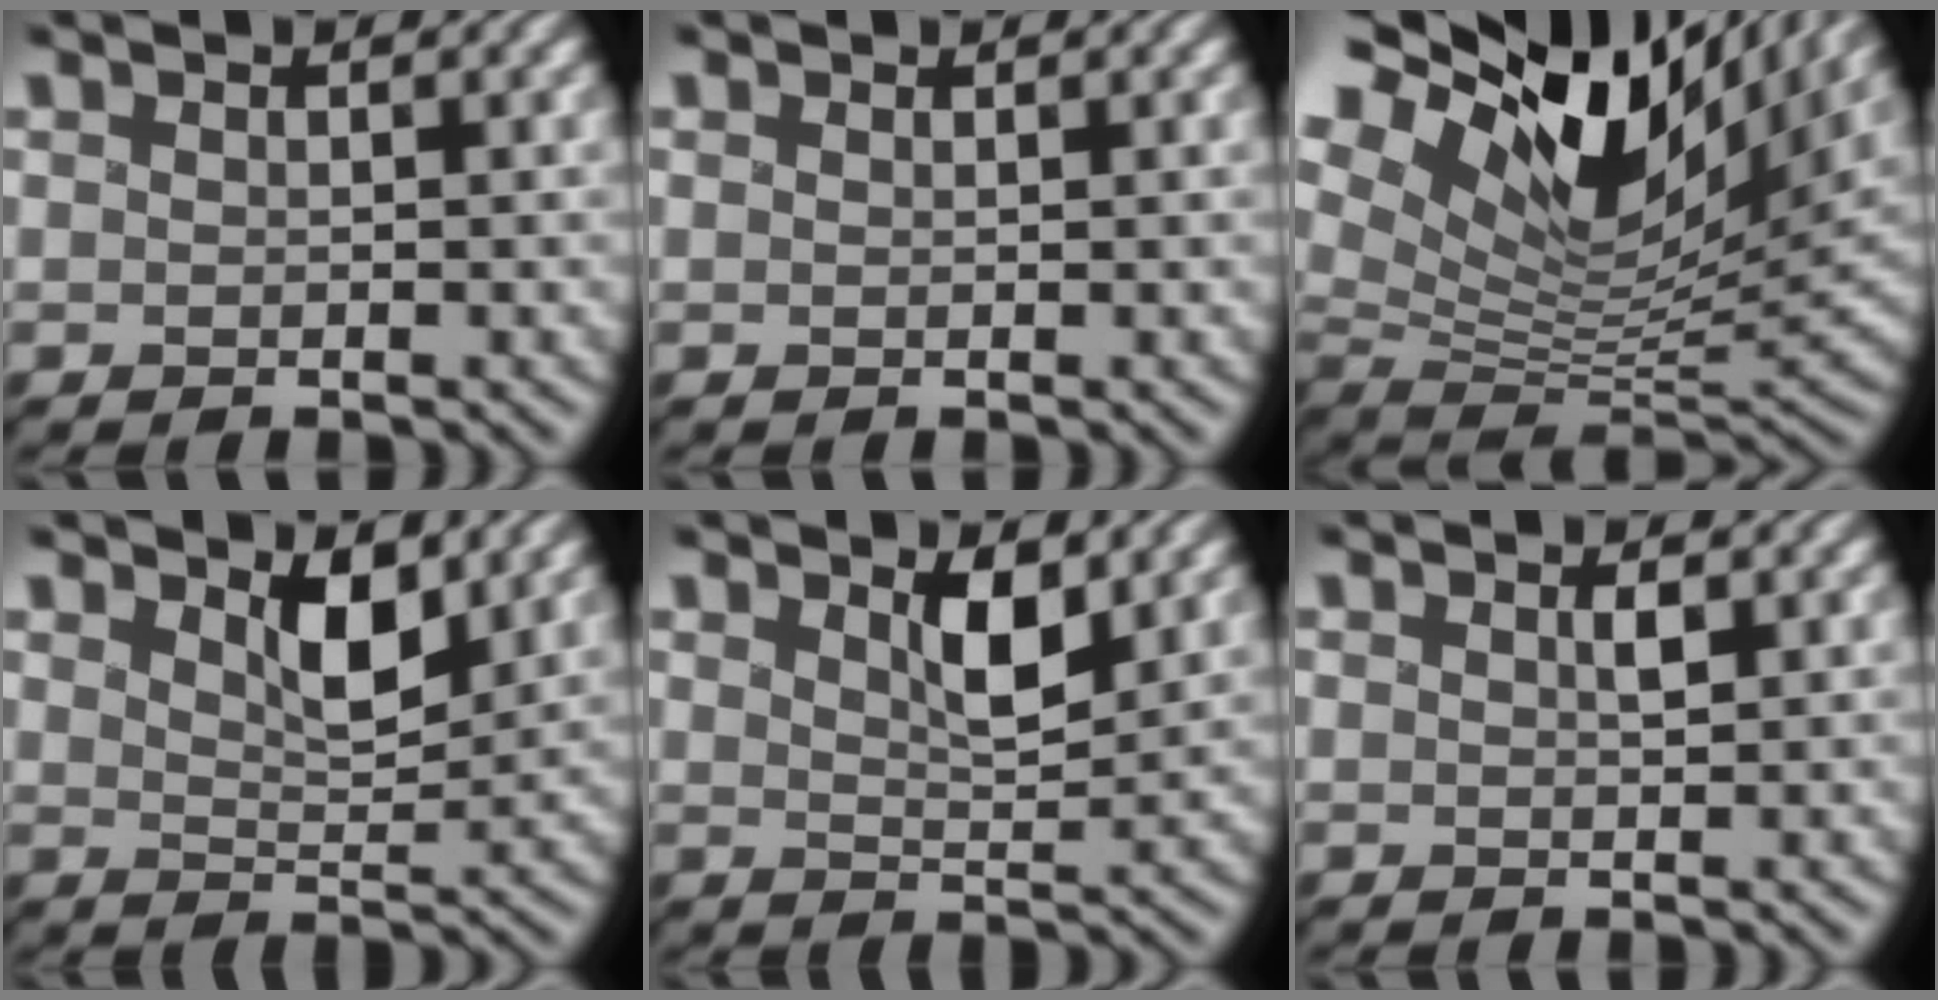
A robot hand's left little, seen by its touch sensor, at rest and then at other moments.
{"total": 0.0}
{"total": 15.9, "force": [8.8, 7.5, 10.9], "torque": [-0.226, 0.036, 0.150]}
{"total": 3.3, "force": [1.8, 1.3, 2.4], "torque": [-0.048, -0.009, 0.025]}
{"total": 3.0, "force": [1.5, 0.9, 2.5], "torque": [-0.045, -0.005, 0.022]}
{"total": 0.9, "force": [0.2, 0.3, 0.8], "torque": [-0.017, -0.001, 0.003]}